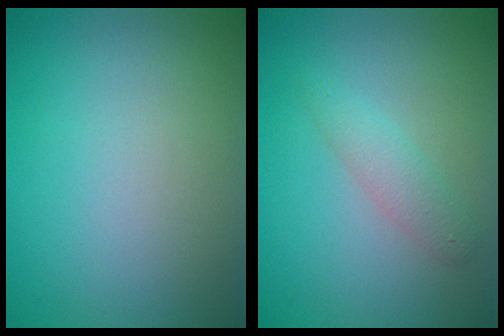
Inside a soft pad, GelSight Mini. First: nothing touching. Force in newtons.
{"total": 1.9, "press": 1.9, "slide": 0.0}